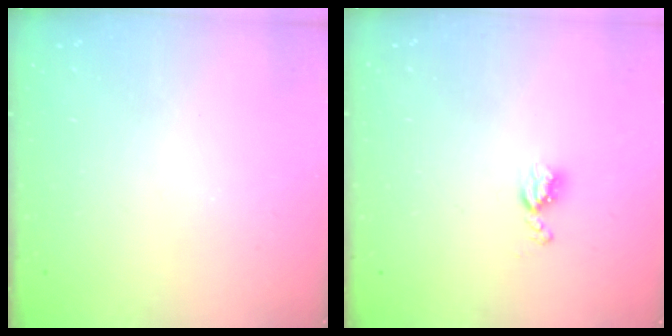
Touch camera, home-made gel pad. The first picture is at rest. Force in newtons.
{"total": 5.2, "press": 5.2, "slide": 0.8}